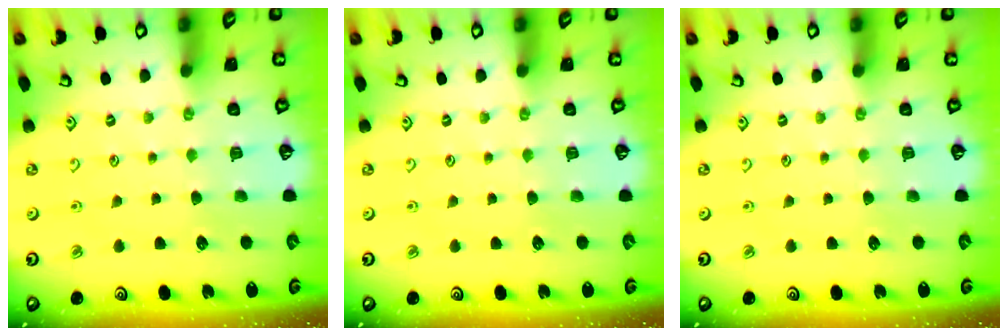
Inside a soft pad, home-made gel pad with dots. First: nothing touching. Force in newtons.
{"total": 0.0}
{"total": 0.0}